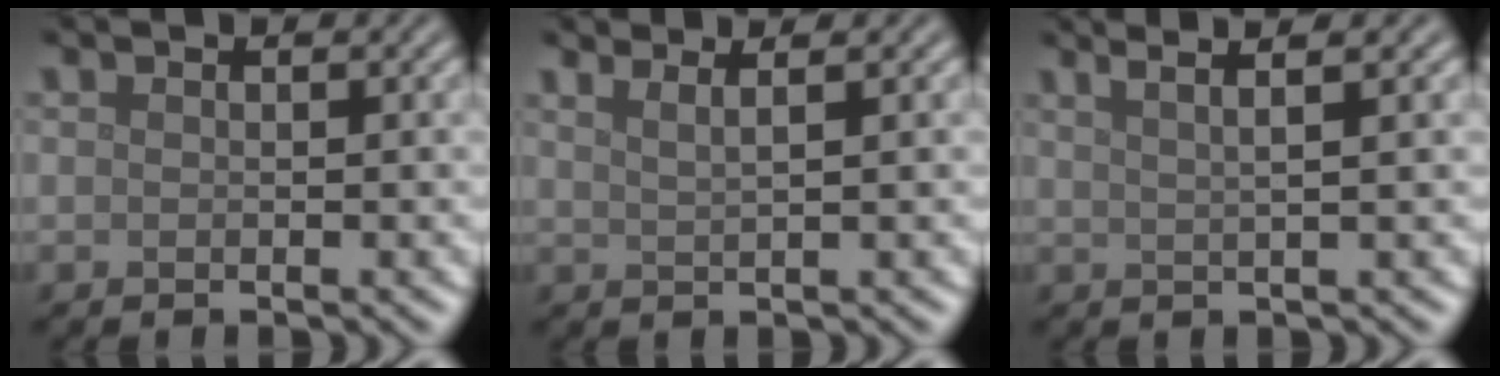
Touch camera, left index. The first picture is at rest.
{"total": 3.2, "force": [2.2, 1.3, 1.9], "torque": [-0.008, 0.016, 0.002]}
{"total": 5.2, "force": [3.4, 1.9, 3.5], "torque": [-0.029, 0.035, 0.012]}